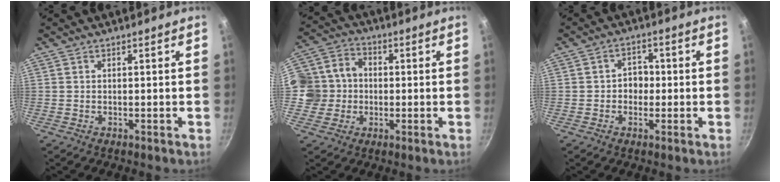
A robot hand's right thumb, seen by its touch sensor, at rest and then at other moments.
{"total": 10.4, "force": [-0.6, 9.5, 4.2], "torque": [-0.047, 0.021, -0.028]}
{"total": 4.1, "force": [-0.4, 3.5, 2.1], "torque": [0.002, 0.011, -0.009]}